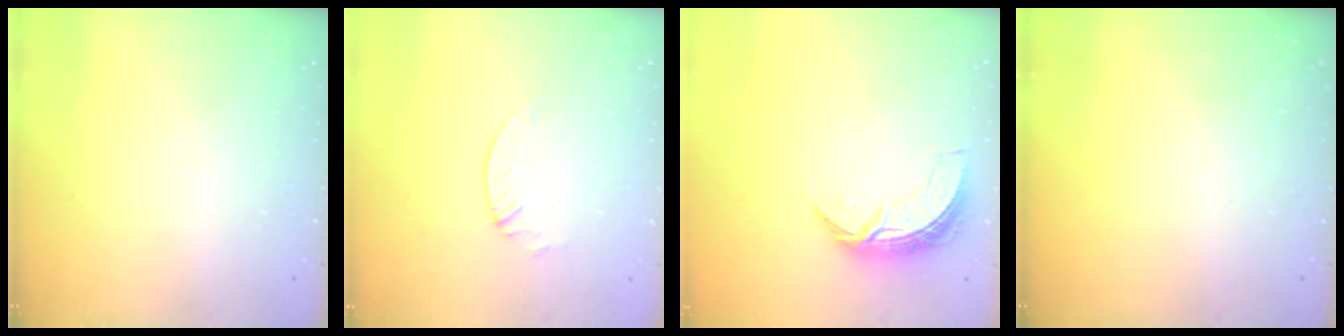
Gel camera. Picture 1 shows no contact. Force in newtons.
{"total": 2.1, "press": 2.1, "slide": 0.2}
{"total": 7.3, "press": 7.3, "slide": 0.5}
{"total": 0.0}